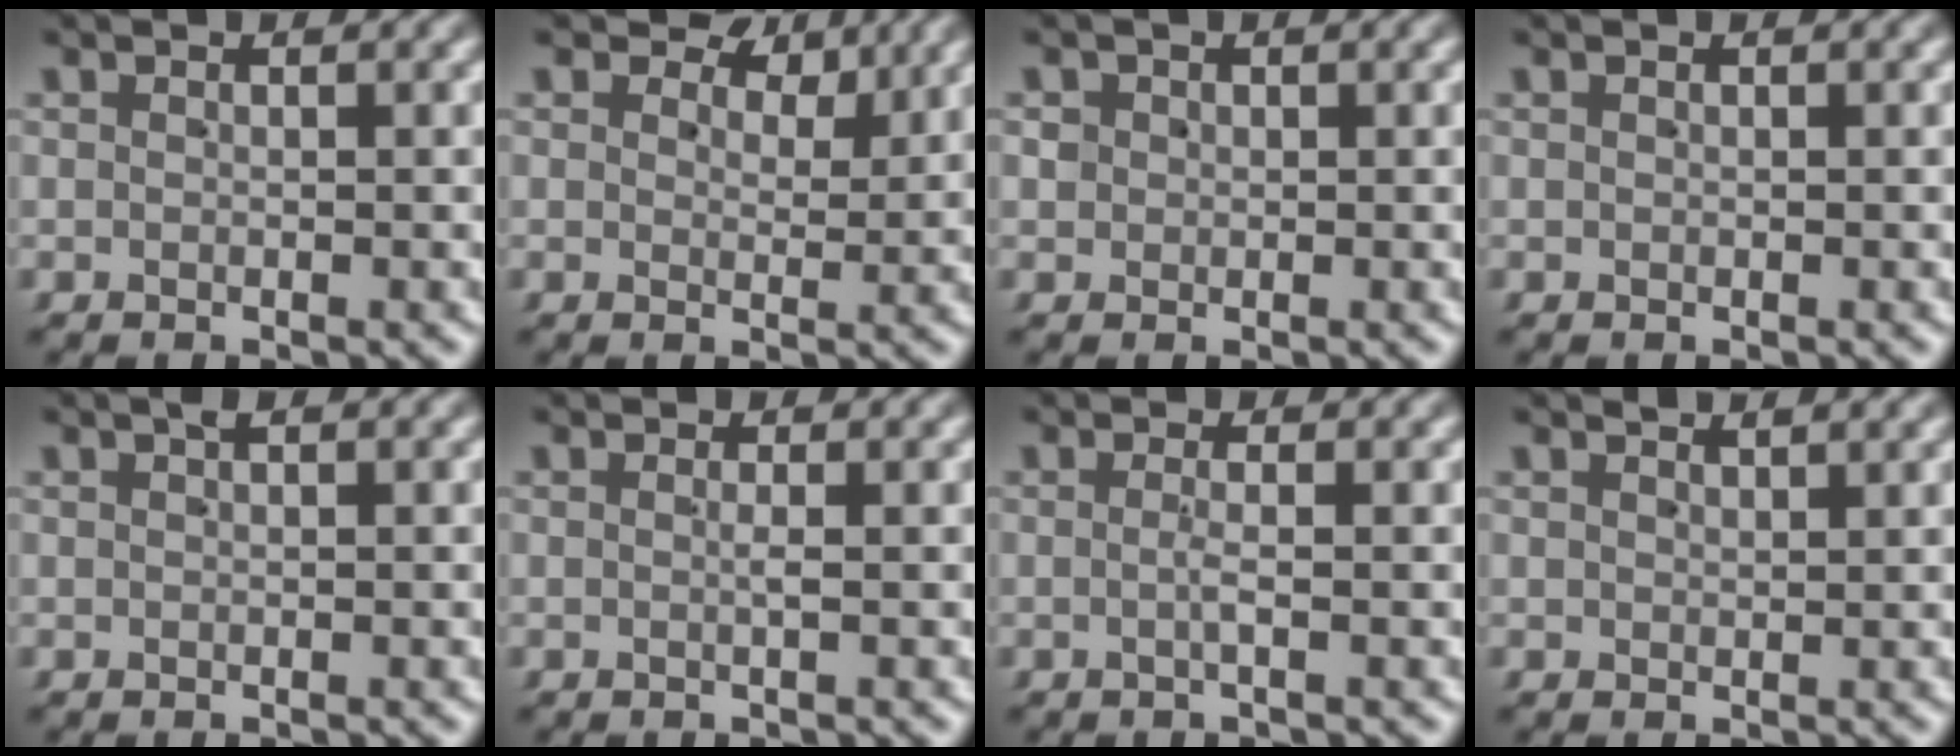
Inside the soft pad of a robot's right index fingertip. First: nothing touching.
{"total": 3.9, "force": [2.4, 2.4, 1.9], "torque": [-0.016, -0.004, 0.036]}
{"total": 1.4, "force": [0.4, 1.3, 0.3], "torque": [-0.006, -0.002, 0.011]}
{"total": 0.0}
{"total": 0.7, "force": [0.4, 0.1, 0.6], "torque": [-0.007, 0.003, 0.007]}
{"total": 0.6, "force": [-0.2, -0.1, 0.6], "torque": [-0.010, -0.004, -0.003]}
{"total": 1.1, "force": [-0.6, -0.3, 0.8], "torque": [-0.019, -0.004, -0.010]}
{"total": 1.1, "force": [1.1, 0.0, -0.1], "torque": [0.010, -0.002, 0.024]}